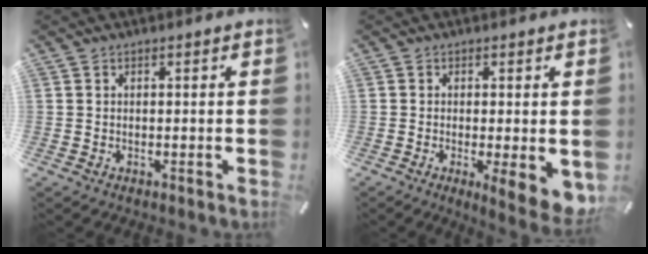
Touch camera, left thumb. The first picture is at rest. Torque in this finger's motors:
{"motor_torque": [0.66, 2.60, 1.24, 0.24, 0.27]}